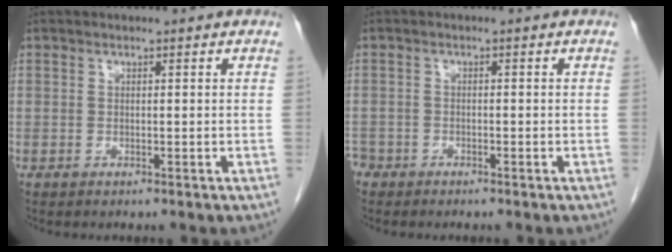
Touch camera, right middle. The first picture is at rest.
{"total": 2.7, "force": [-2.2, 1.6, 0.3], "torque": [-0.007, 0.004, -0.043]}